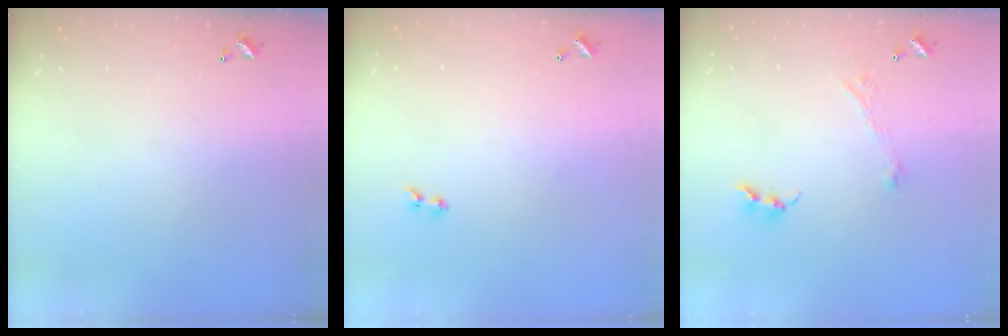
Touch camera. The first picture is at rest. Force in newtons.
{"total": 2.0, "press": 1.7, "slide": 1.0}
{"total": 2.9, "press": 2.8, "slide": 0.4}